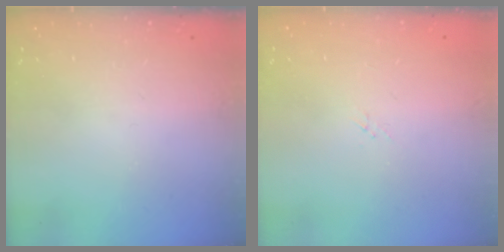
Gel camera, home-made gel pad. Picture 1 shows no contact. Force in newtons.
{"total": 1.7, "press": 1.6, "slide": 0.2}